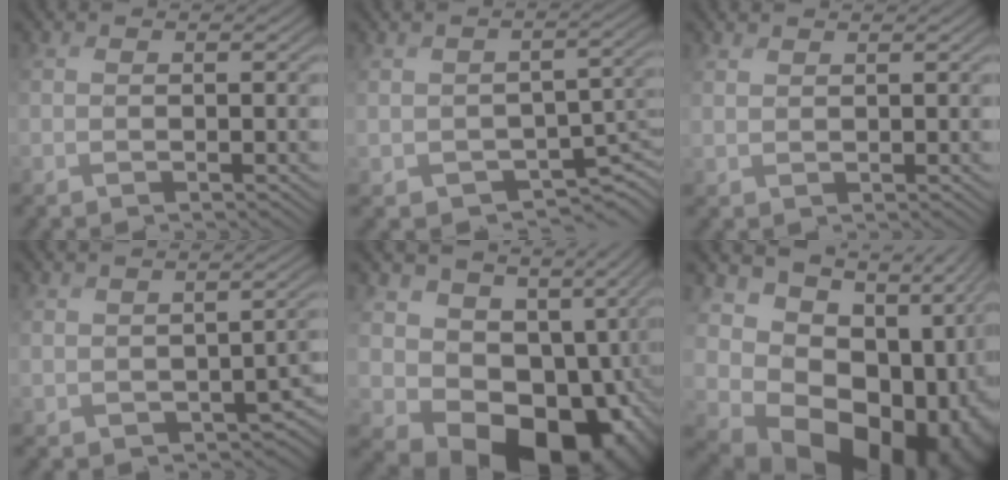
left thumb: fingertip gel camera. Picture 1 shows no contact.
{"total": 3.3, "force": [-2.1, 2.3, 1.1], "torque": [-0.016, -0.013, -0.024]}
{"total": 1.6, "force": [1.3, -0.2, -1.0], "torque": [0.013, 0.000, 0.024]}
{"total": 4.0, "force": [-1.6, 2.9, 2.2], "torque": [-0.036, -0.020, -0.006]}
{"total": 13.5, "force": [-0.6, 11.5, 7.2], "torque": [-0.114, -0.057, 0.033]}
{"total": 17.4, "force": [-1.6, 14.0, 10.3], "torque": [-0.132, -0.061, 0.026]}